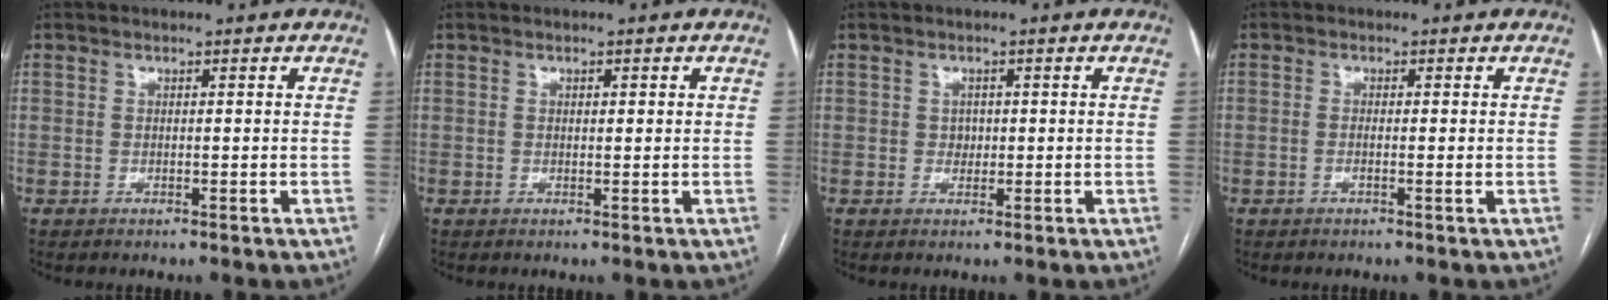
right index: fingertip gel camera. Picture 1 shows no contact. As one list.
[{"total": 0.8, "force": [0.3, 0.2, 0.8], "torque": [-0.013, 0.003, 0.003]}, {"total": 1.1, "force": [0.0, 1.0, 0.6], "torque": [-0.008, 0.002, 0.001]}, {"total": 1.2, "force": [-0.2, 0.0, 1.2], "torque": [-0.023, -0.001, -0.003]}]